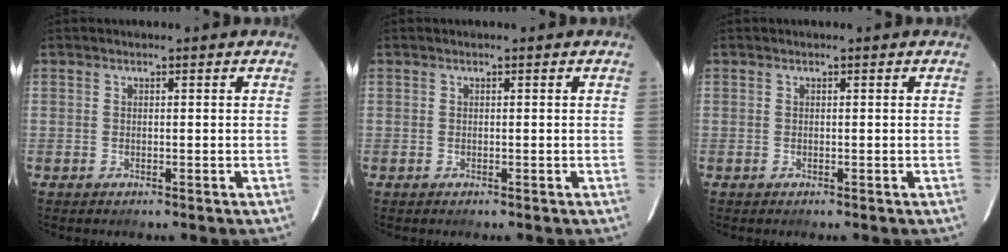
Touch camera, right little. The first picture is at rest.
{"total": 0.0}
{"total": 0.0}